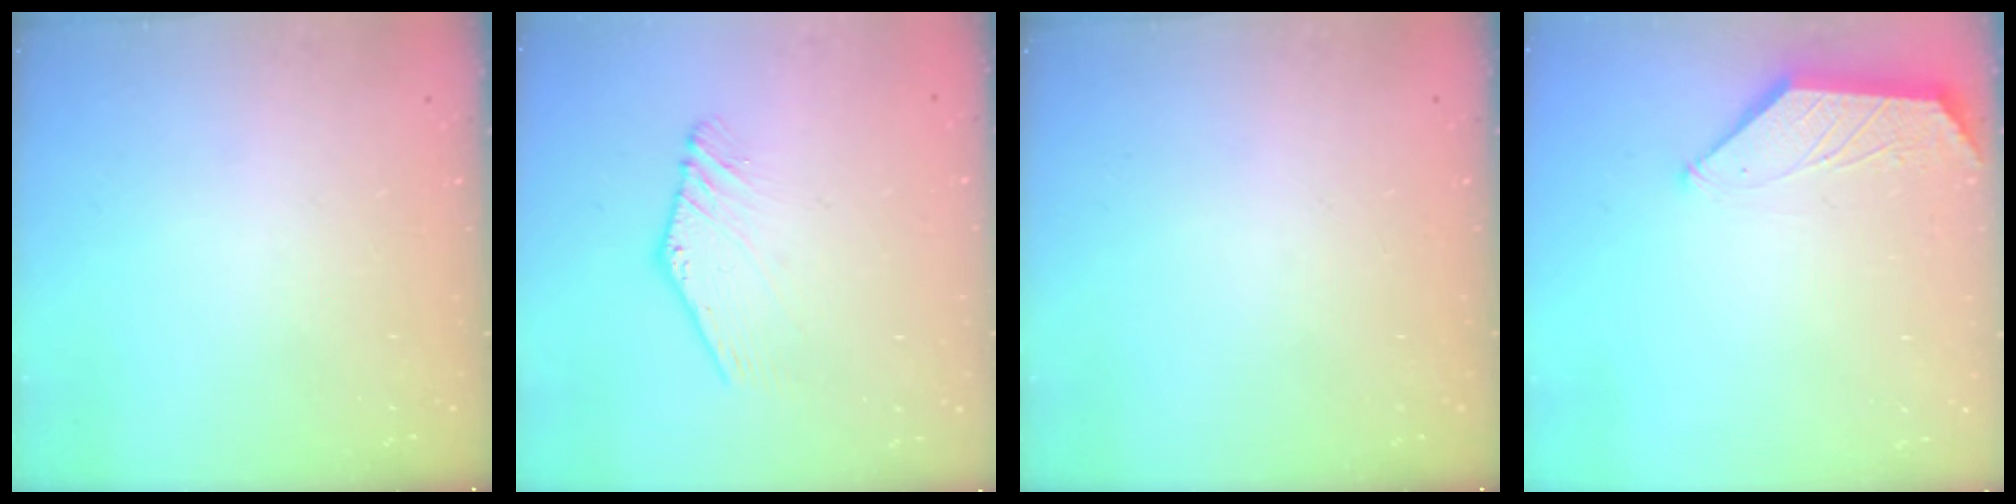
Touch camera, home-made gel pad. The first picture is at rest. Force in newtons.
{"total": 1.2, "press": 1.2, "slide": 0.2}
{"total": 0.0}
{"total": 1.4, "press": 1.4, "slide": 0.3}